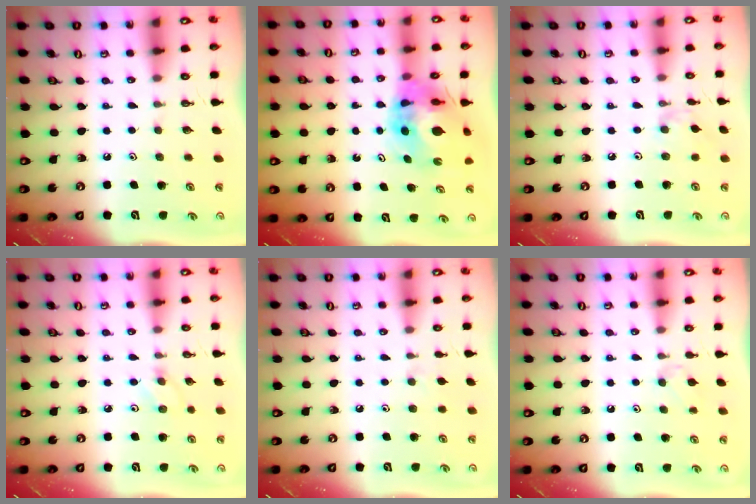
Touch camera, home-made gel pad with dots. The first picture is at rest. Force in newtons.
{"total": 13.2, "press": 13.1, "slide": 1.5}
{"total": 2.4, "press": 2.3, "slide": 0.5}
{"total": 3.2, "press": 3.2, "slide": 0.5}
{"total": 2.2, "press": 2.1, "slide": 0.4}
{"total": 3.2, "press": 3.2, "slide": 0.5}